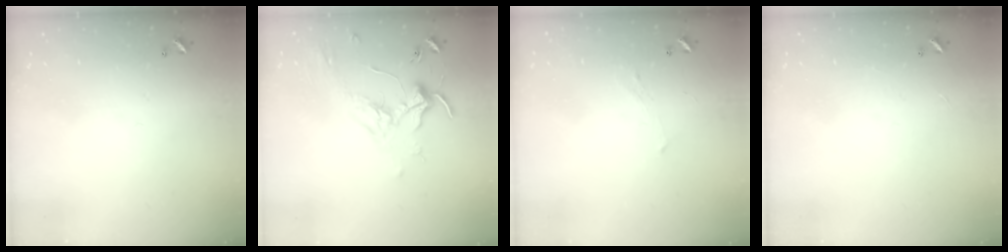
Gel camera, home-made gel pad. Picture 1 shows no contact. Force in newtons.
{"total": 1.7, "press": 1.5, "slide": 0.8}
{"total": 0.9, "press": 0.7, "slide": 0.6}
{"total": 0.0}